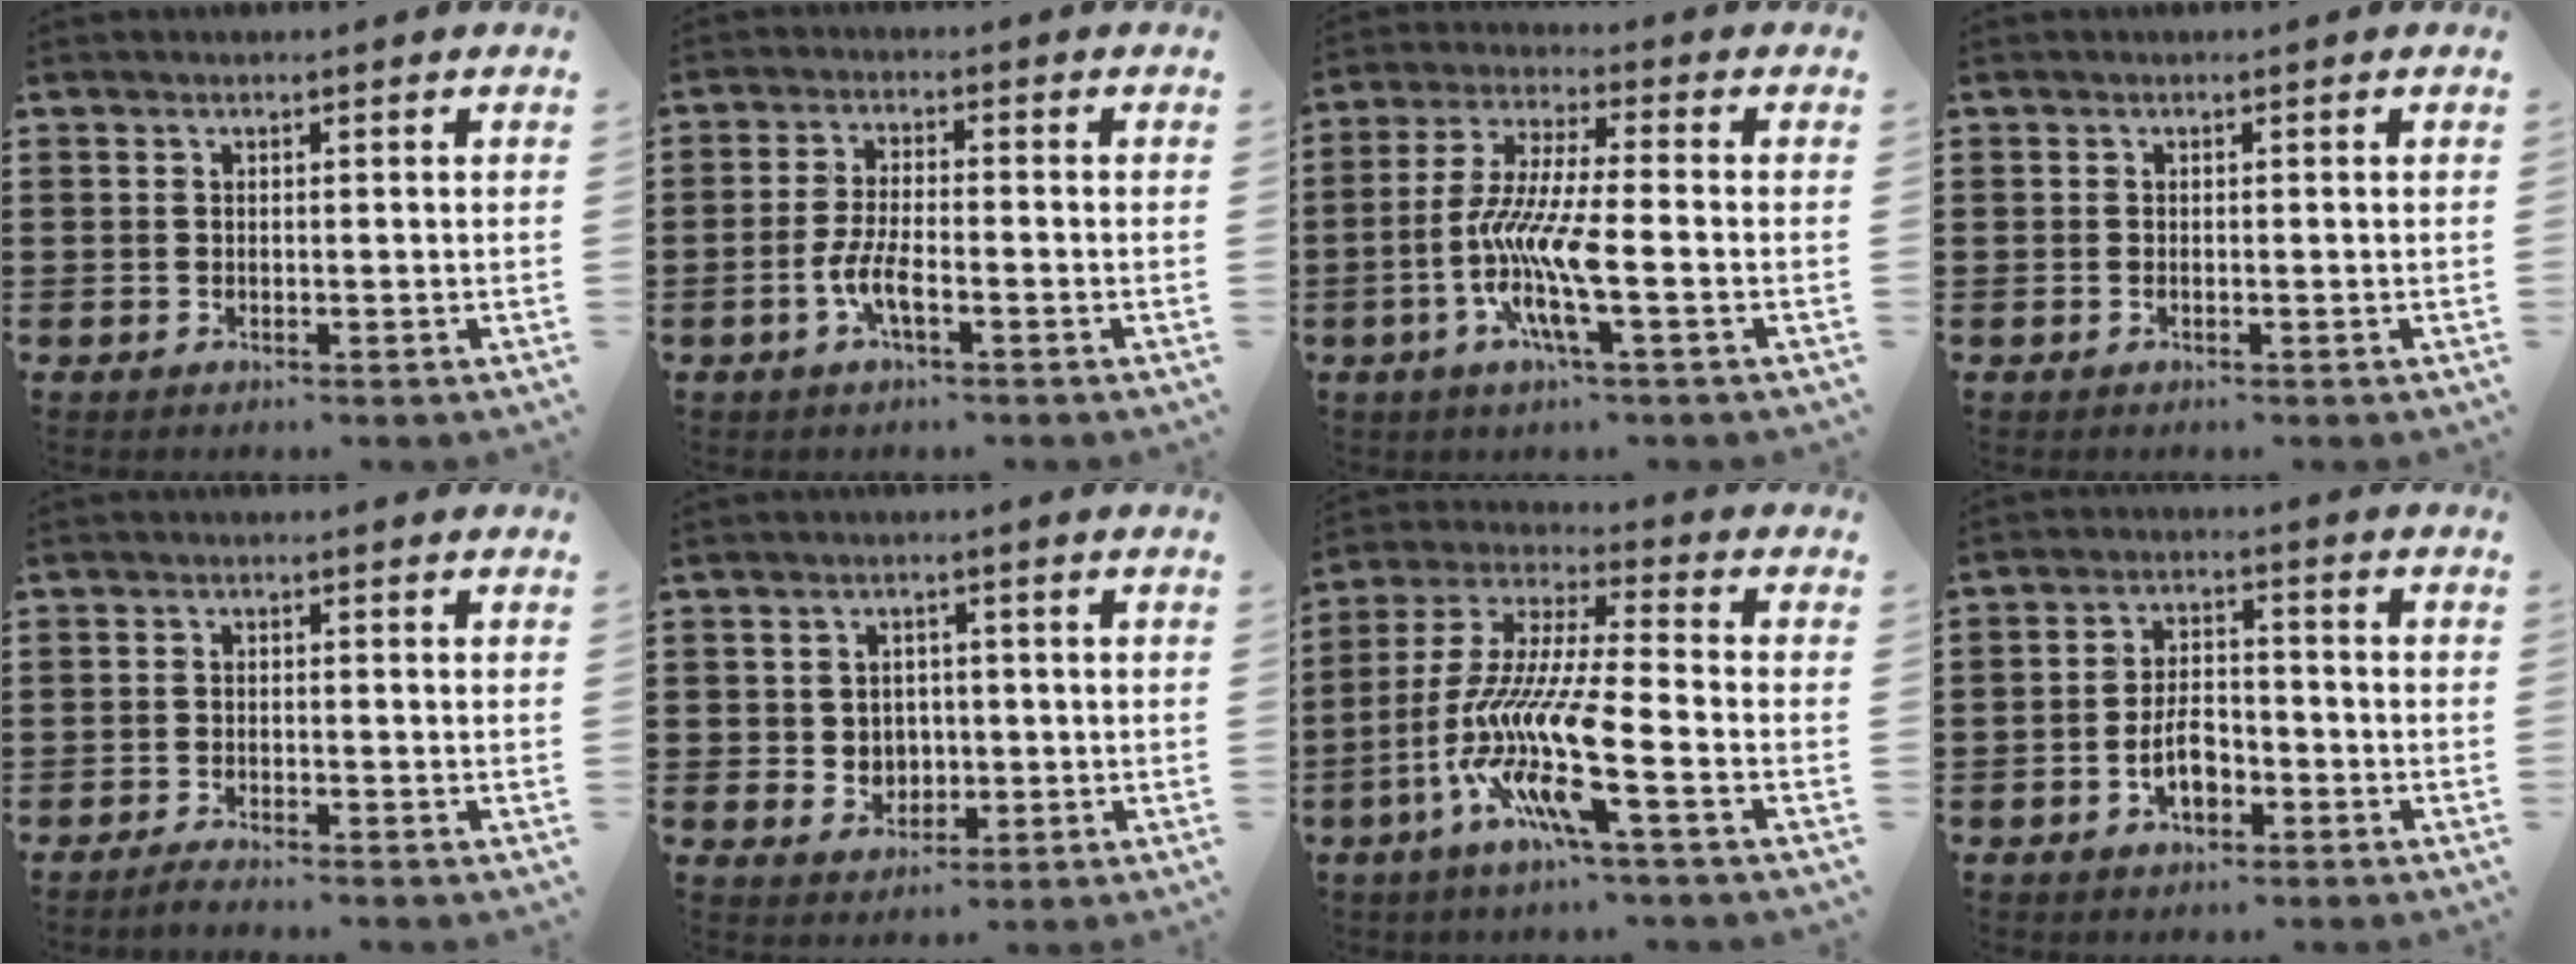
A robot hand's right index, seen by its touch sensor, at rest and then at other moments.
{"total": 4.8, "force": [-2.0, 1.0, 4.2], "torque": [-0.104, -0.011, -0.045]}
{"total": 9.7, "force": [-3.2, 1.4, 9.0], "torque": [-0.199, -0.014, -0.068]}
{"total": 0.0}
{"total": 1.2, "force": [-1.2, -0.2, 0.2], "torque": [-0.006, -0.001, -0.022]}
{"total": 3.0, "force": [0.3, 2.9, 0.9], "torque": [-0.023, 0.003, 0.001]}
{"total": 12.9, "force": [-6.7, 1.5, 10.9], "torque": [-0.254, -0.030, -0.145]}
{"total": 5.4, "force": [-2.2, 3.0, 3.9], "torque": [-0.074, -0.001, -0.043]}